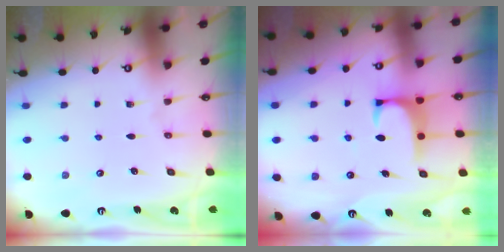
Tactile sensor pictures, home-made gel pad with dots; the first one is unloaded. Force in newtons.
{"total": 2.0, "press": 1.9, "slide": 0.7}